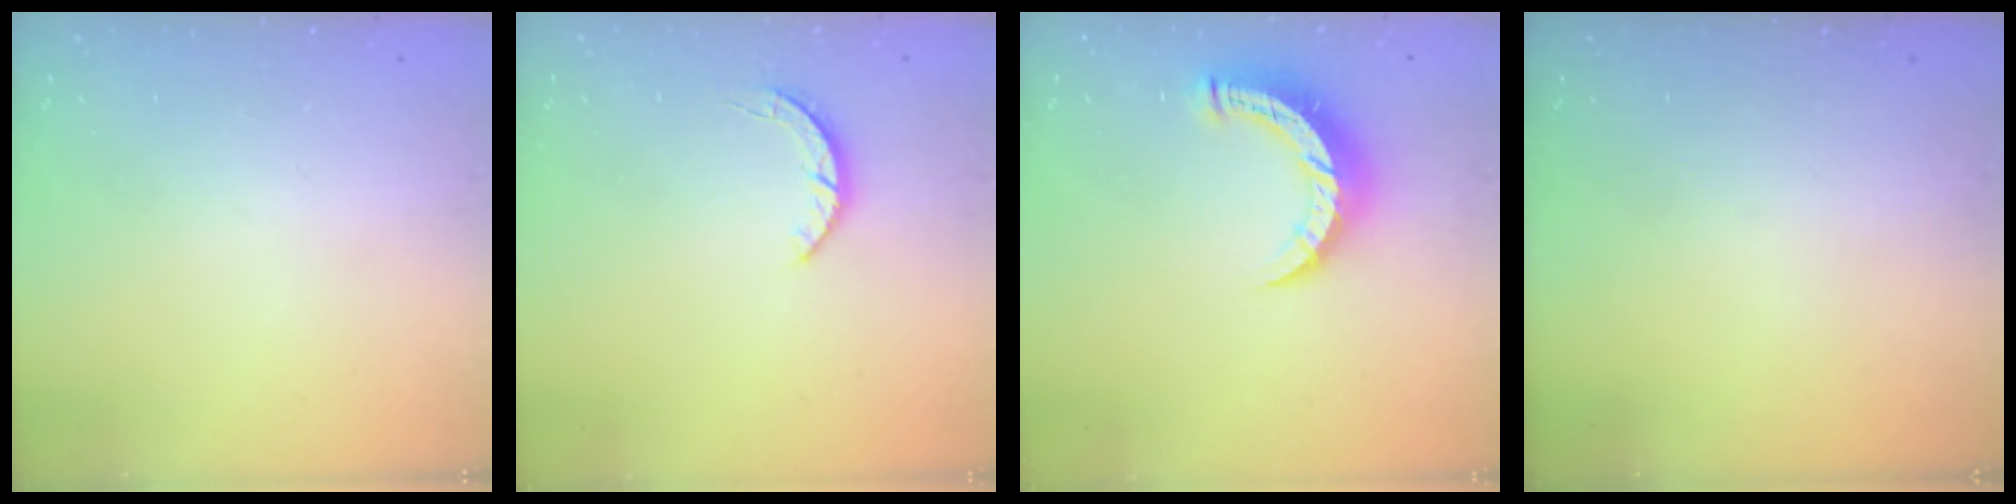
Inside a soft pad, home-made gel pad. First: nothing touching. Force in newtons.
{"total": 2.2, "press": 2.2, "slide": 0.4}
{"total": 8.6, "press": 8.6, "slide": 0.6}
{"total": 0.0}